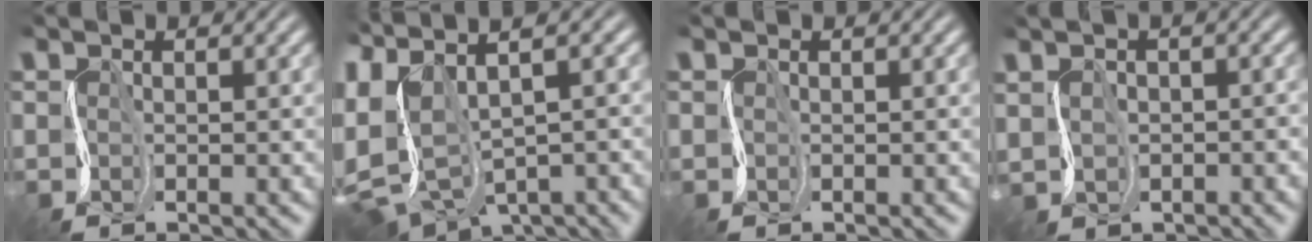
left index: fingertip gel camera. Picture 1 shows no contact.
{"total": 5.3, "force": [0.3, 1.9, 4.9], "torque": [-0.128, -0.013, 0.028]}
{"total": 0.6, "force": [0.2, 0.6, 0.2], "torque": [-0.006, 0.003, -0.005]}
{"total": 0.6, "force": [-0.6, 0.0, 0.0], "torque": [-0.002, -0.014, -0.001]}